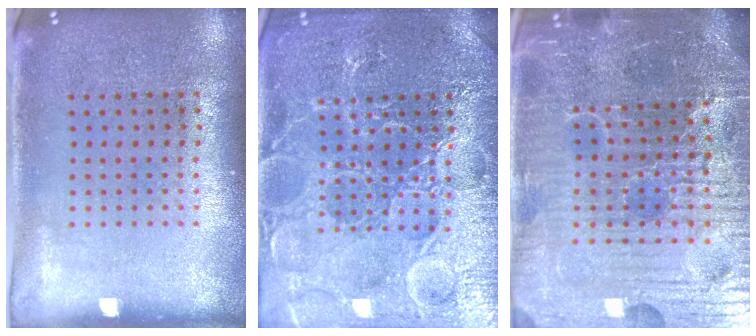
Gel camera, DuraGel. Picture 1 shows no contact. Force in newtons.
{"total": 5.0, "press": 4.9, "slide": 0.7}
{"total": 6.8, "press": 6.2, "slide": 2.8}